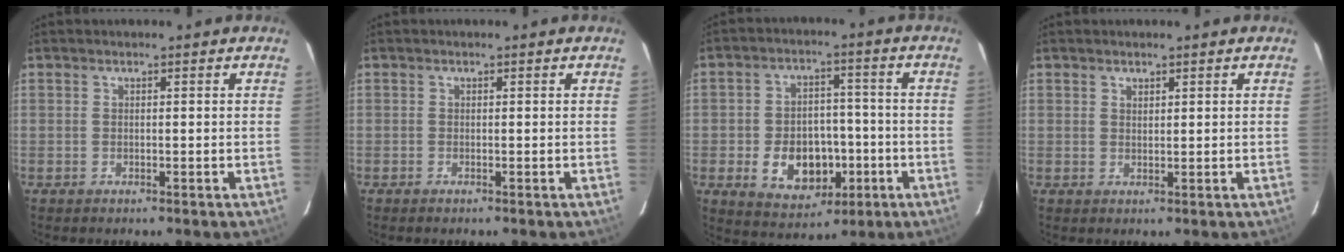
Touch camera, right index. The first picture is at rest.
{"total": 0.0}
{"total": 12.0, "force": [-3.9, 8.6, 7.4], "torque": [-0.155, 0.011, -0.041]}
{"total": 1.1, "force": [0.8, 0.6, 0.3], "torque": [-0.003, 0.002, 0.014]}